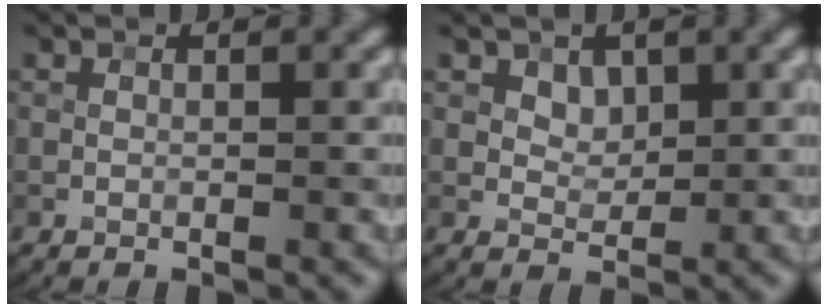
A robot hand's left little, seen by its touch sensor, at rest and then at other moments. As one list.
[{"total": 1.6, "force": [0.8, 1.2, 0.7], "torque": [-0.013, -0.009, 0.019]}]